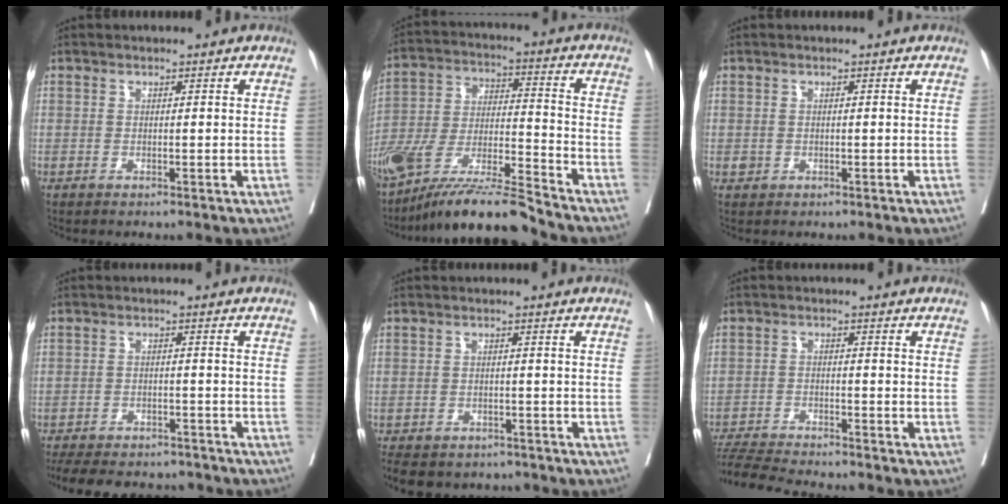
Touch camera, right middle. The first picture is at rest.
{"total": 15.3, "force": [-13.1, 0.3, 7.9], "torque": [-0.155, -0.003, -0.239]}
{"total": 0.8, "force": [-0.2, 0.7, 0.3], "torque": [-0.005, 0.002, 0.000]}
{"total": 15.4, "force": [-13.6, 4.8, 5.5], "torque": [-0.128, -0.006, -0.182]}
{"total": 11.7, "force": [-9.4, 5.8, 3.7], "torque": [-0.088, -0.007, -0.116]}
{"total": 8.0, "force": [-7.7, -0.6, 2.0], "torque": [-0.031, -0.011, -0.133]}